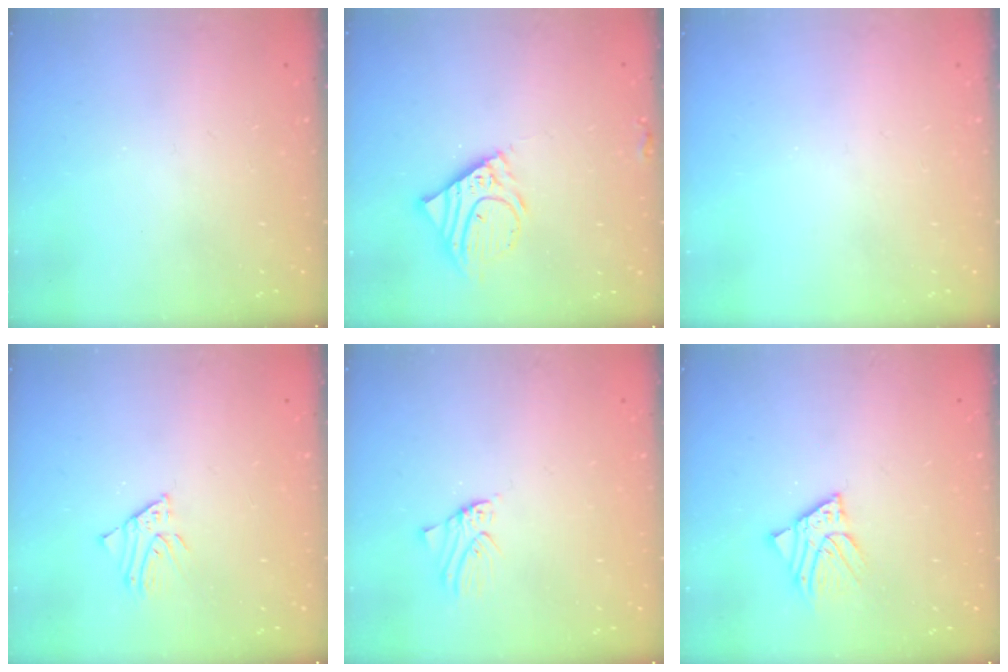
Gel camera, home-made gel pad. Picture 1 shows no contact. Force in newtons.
{"total": 10.4, "press": 10.1, "slide": 2.3}
{"total": 0.0}
{"total": 3.2, "press": 3.1, "slide": 0.3}
{"total": 1.2, "press": 1.1, "slide": 0.1}
{"total": 4.6, "press": 4.6, "slide": 0.4}